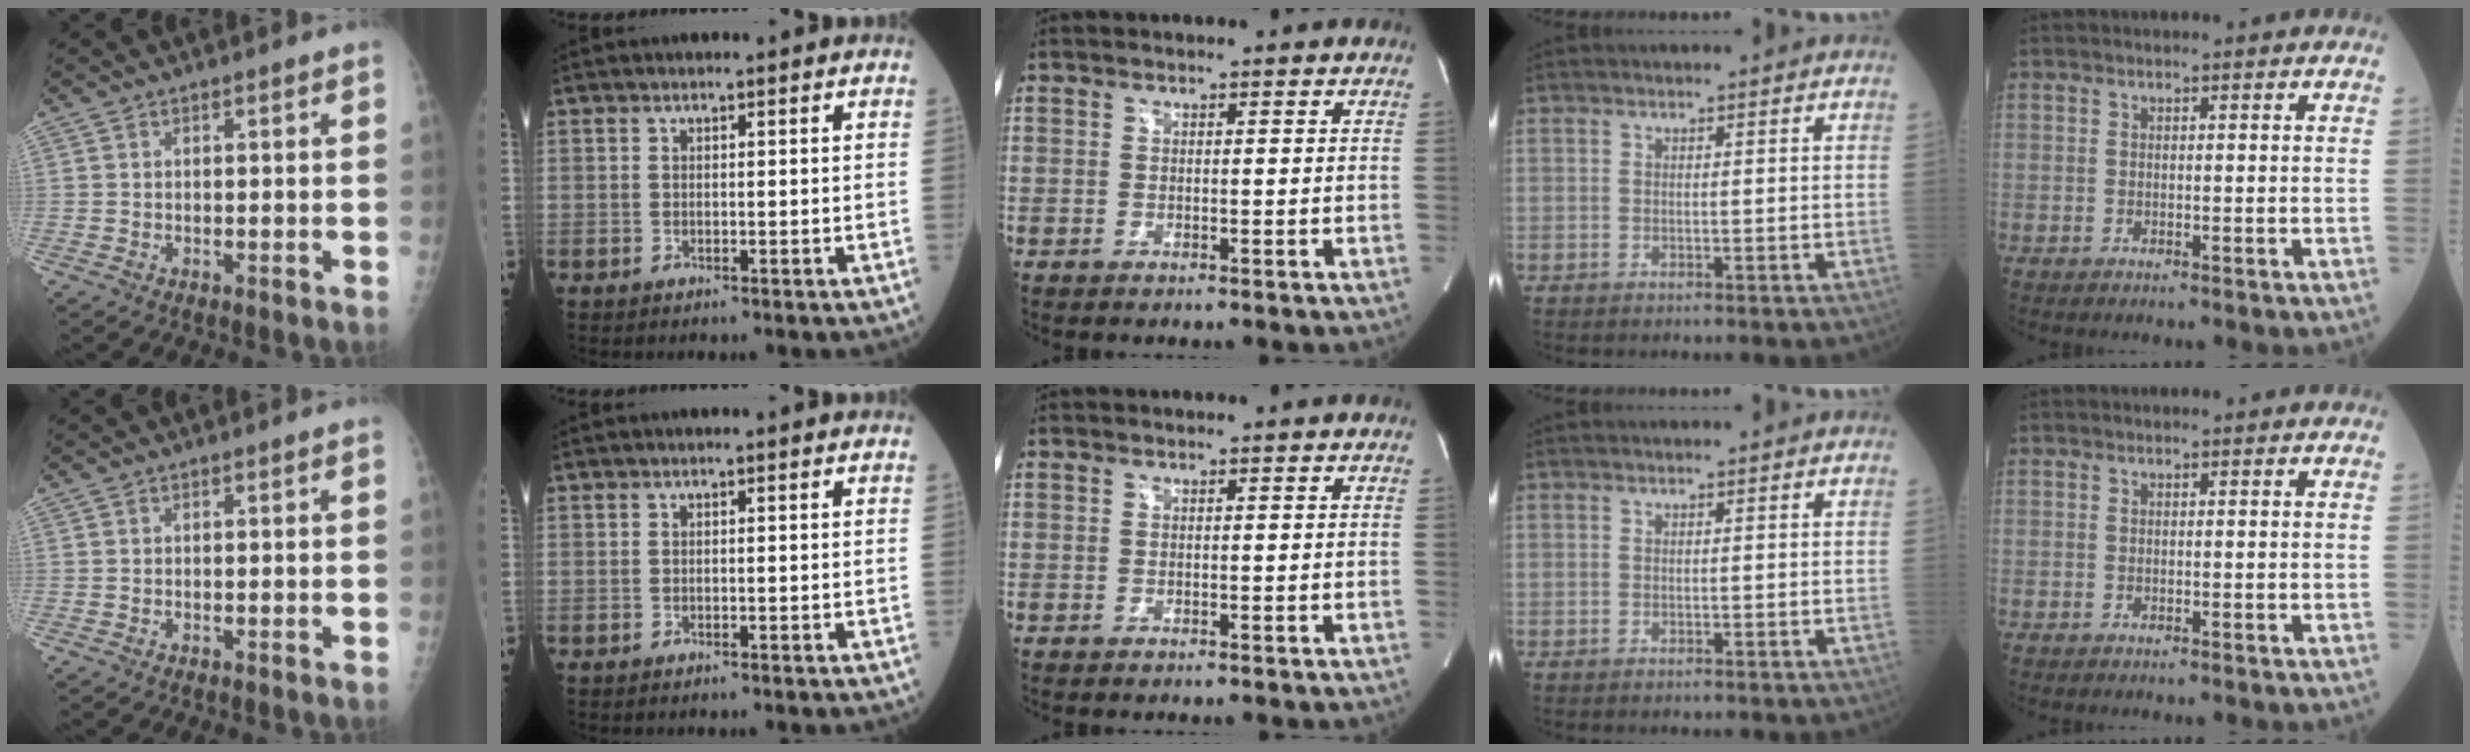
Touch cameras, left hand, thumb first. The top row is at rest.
{}